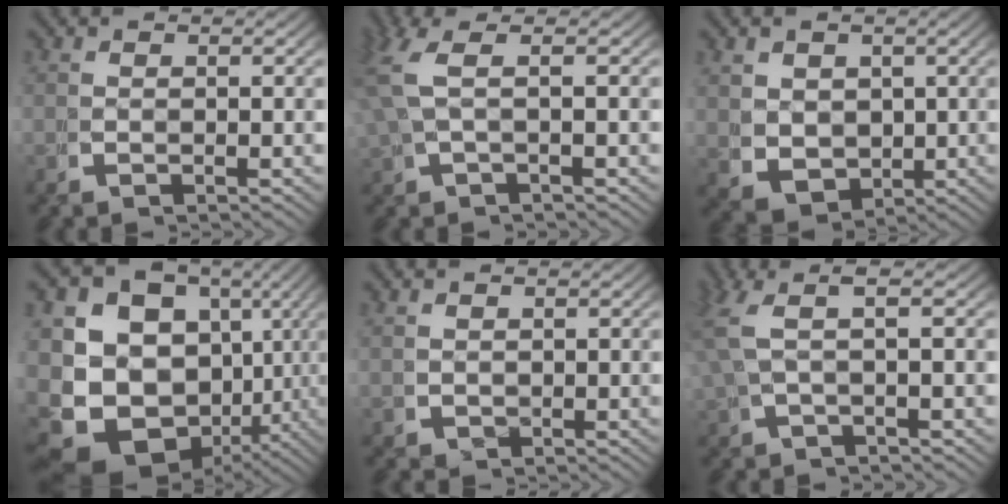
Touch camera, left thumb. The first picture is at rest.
{"total": 3.8, "force": [0.9, 1.0, 3.5], "torque": [-0.079, 0.009, 0.021]}
{"total": 6.2, "force": [-0.7, 5.3, 3.2], "torque": [-0.086, -0.046, 0.016]}
{"total": 17.8, "force": [-1.3, 14.0, 11.0], "torque": [-0.233, -0.067, 0.000]}
{"total": 1.2, "force": [0.4, 1.1, 0.3], "torque": [-0.006, -0.010, 0.016]}
{"total": 4.6, "force": [1.5, 1.2, 4.2], "torque": [-0.080, 0.017, 0.025]}